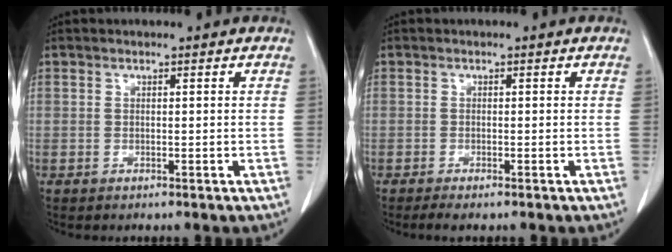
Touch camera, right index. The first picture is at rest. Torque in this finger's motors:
{"motor_torque": [-0.05, 0.07, 0.12, 0.02]}